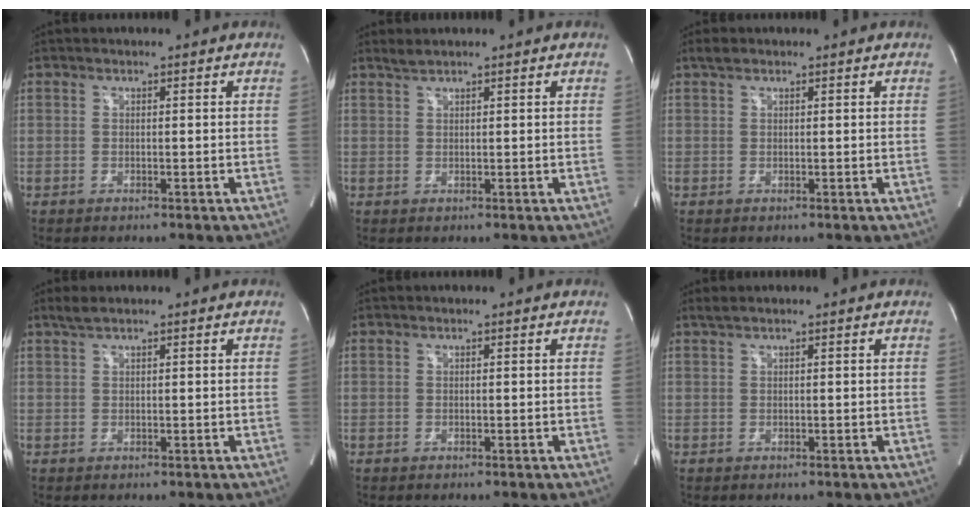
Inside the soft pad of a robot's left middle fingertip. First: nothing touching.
{"total": 1.2, "force": [1.1, -0.2, 0.4], "torque": [-0.011, 0.006, 0.027]}
{"total": 1.2, "force": [0.9, 0.5, 0.6], "torque": [-0.015, 0.013, 0.018]}
{"total": 1.5, "force": [1.2, 0.0, 0.9], "torque": [-0.025, 0.011, 0.027]}
{"total": 0.0}
{"total": 0.9, "force": [0.7, -0.1, 0.5], "torque": [-0.017, 0.012, 0.020]}